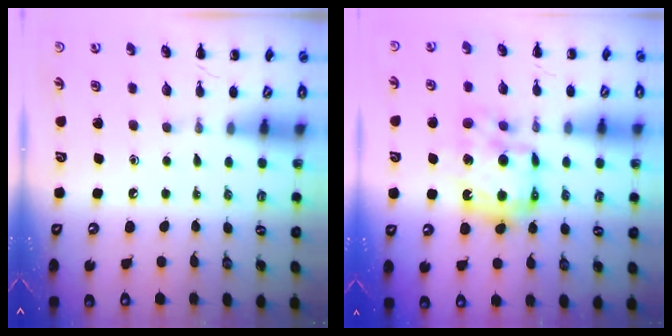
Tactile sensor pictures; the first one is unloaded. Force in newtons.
{"total": 11.7, "press": 11.6, "slide": 1.4}